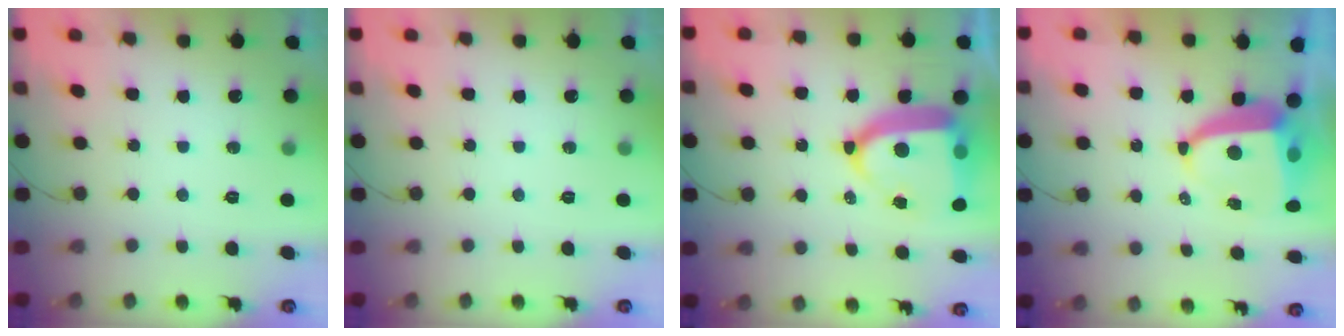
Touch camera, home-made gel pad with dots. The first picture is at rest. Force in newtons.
{"total": 0.0}
{"total": 16.8, "press": 16.6, "slide": 2.2}
{"total": 9.3, "press": 9.2, "slide": 1.0}